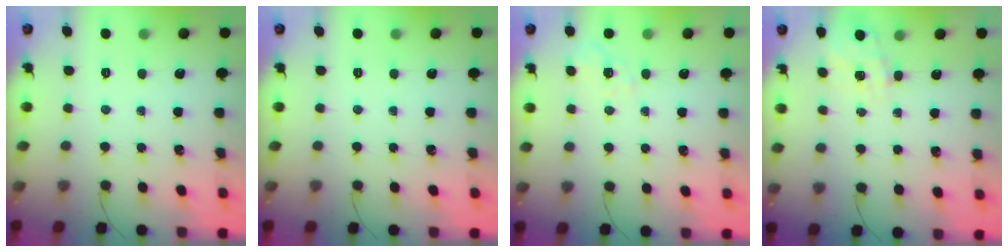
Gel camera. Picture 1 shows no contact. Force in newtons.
{"total": 0.0}
{"total": 1.9, "press": 0.8, "slide": 1.8}
{"total": 0.9, "press": 0.4, "slide": 0.8}